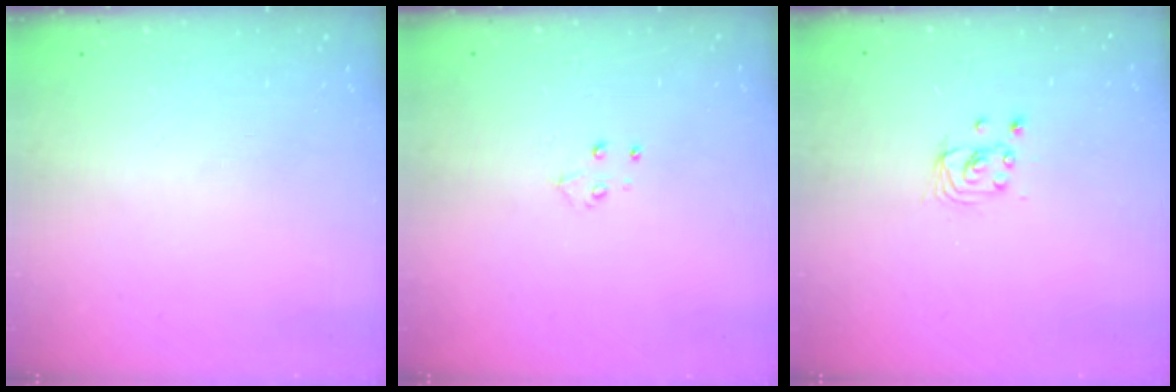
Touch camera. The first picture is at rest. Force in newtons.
{"total": 4.2, "press": 4.2, "slide": 0.4}
{"total": 2.5, "press": 2.5, "slide": 0.1}